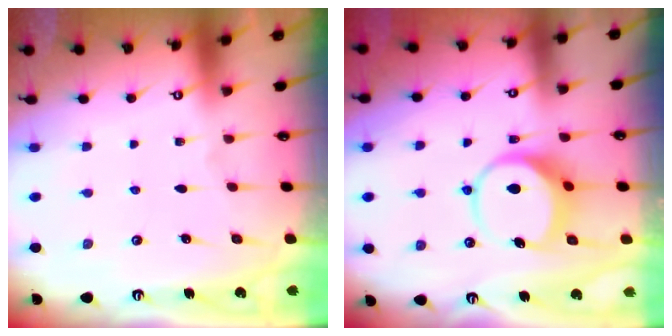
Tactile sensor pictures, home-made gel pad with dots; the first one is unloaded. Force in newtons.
{"total": 7.8, "press": 7.7, "slide": 1.1}